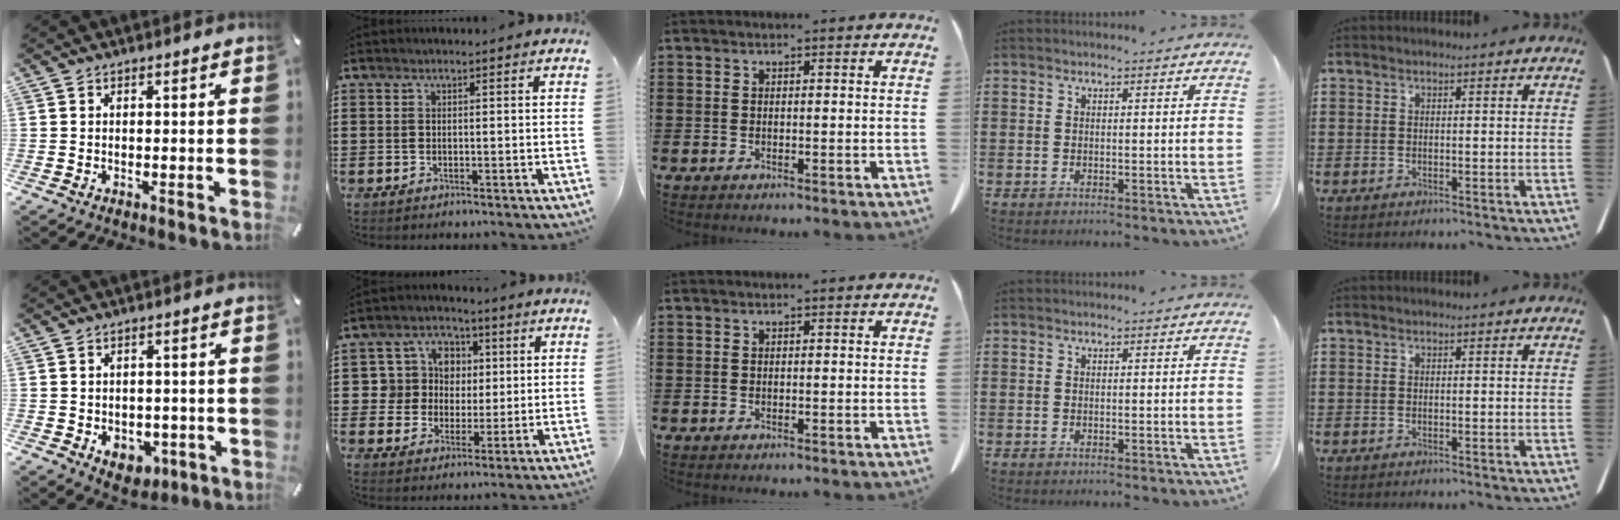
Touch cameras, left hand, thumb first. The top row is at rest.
{"thumb": {"total": 5.3, "force": [-1.4, 4.4, 2.5], "torque": [-0.025, 0.006, -0.023]}, "index": {"total": 7.5, "force": [2.0, 7.0, 1.7], "torque": [-0.063, 0.014, 0.039]}}